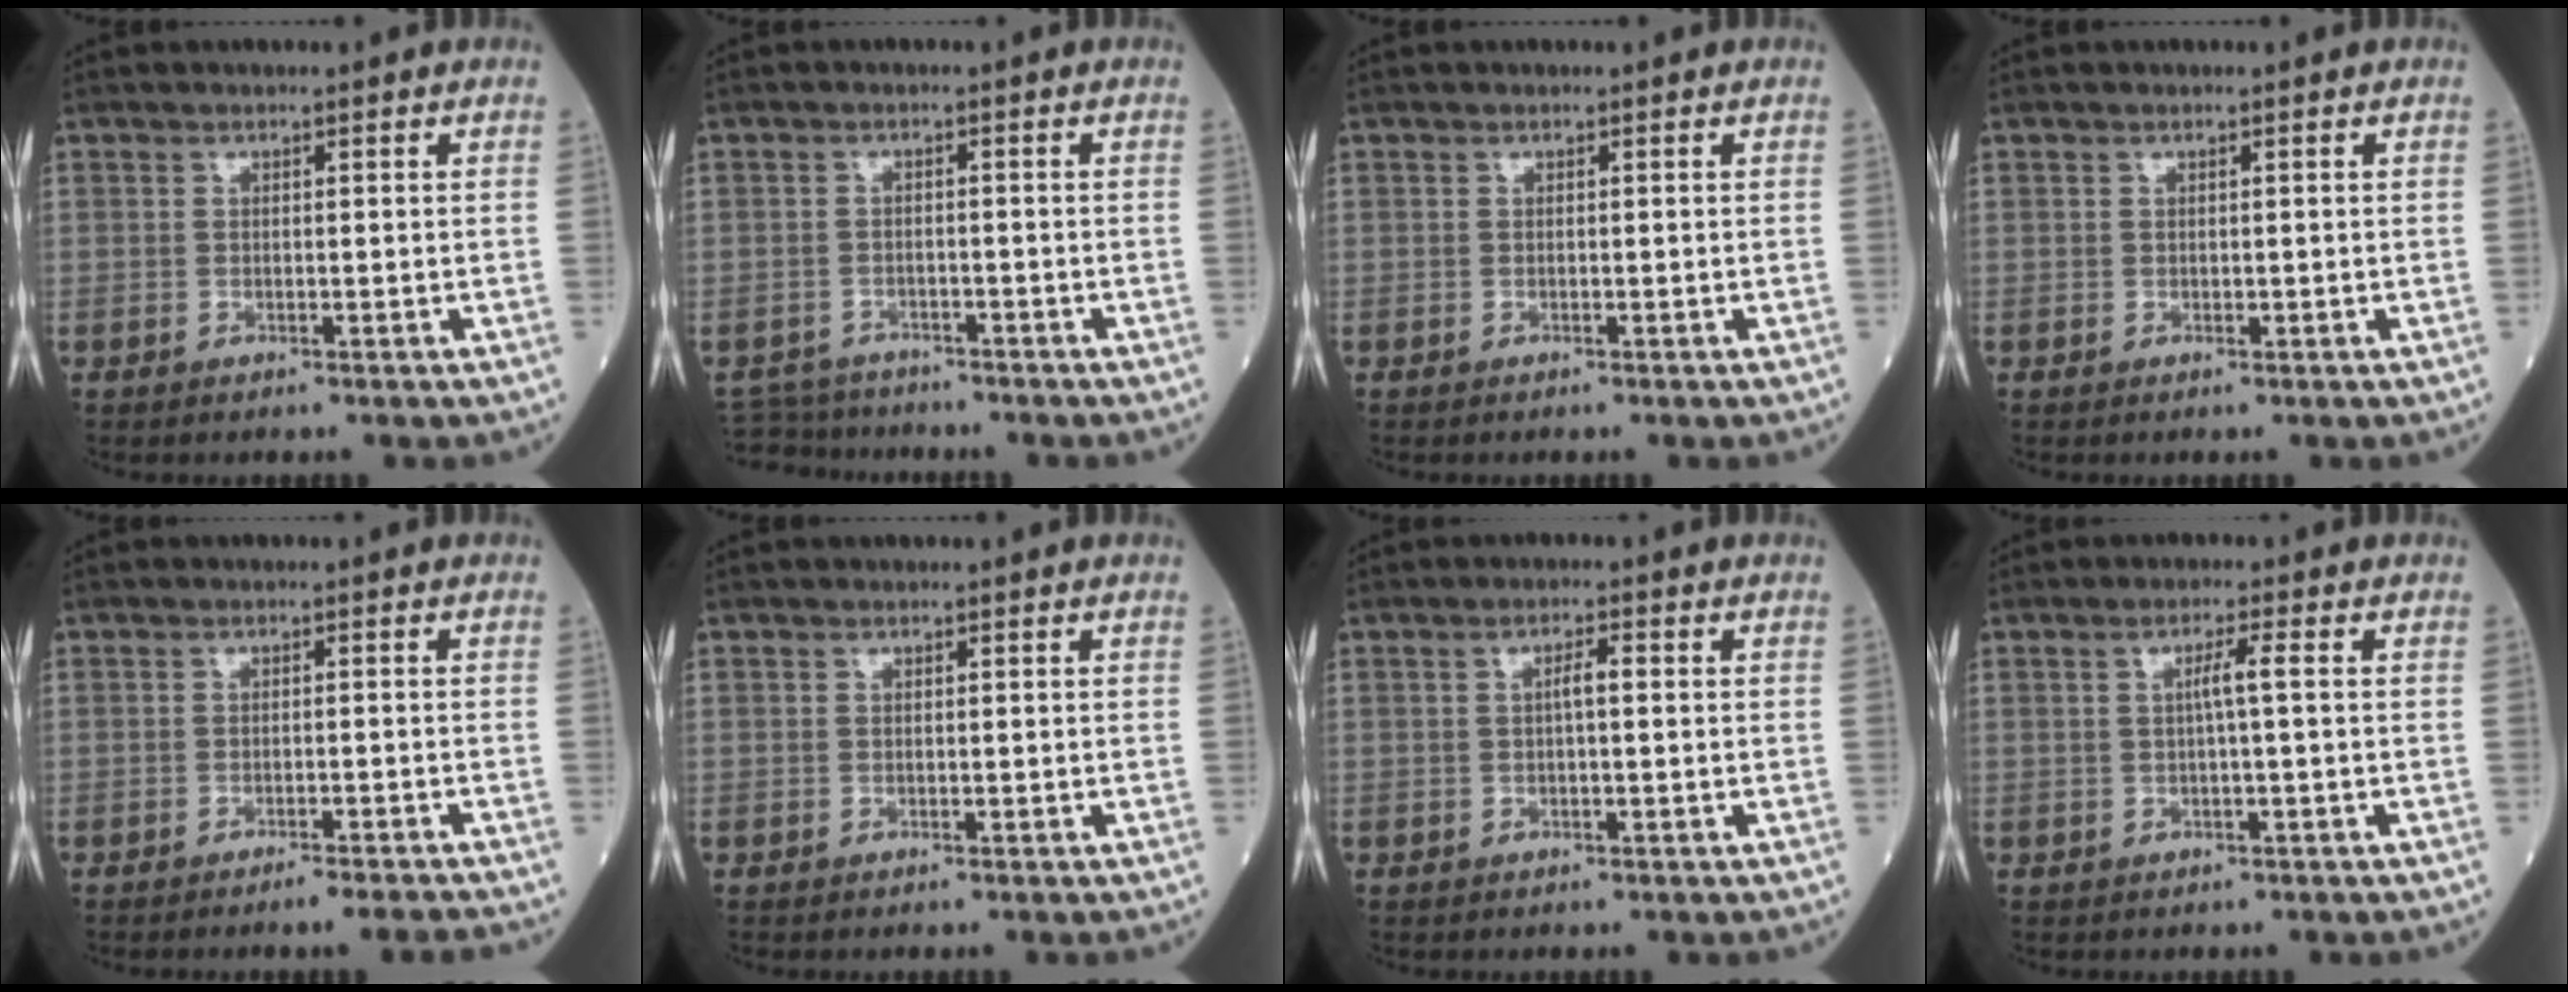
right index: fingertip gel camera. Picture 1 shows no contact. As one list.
[{"total": 4.8, "force": [-4.5, 1.5, -0.6], "torque": [0.007, -0.005, -0.077]}, {"total": 0.0}, {"total": 0.0}, {"total": 4.4, "force": [-4.1, -0.6, 1.7], "torque": [-0.016, -0.008, -0.056]}, {"total": 0.0}, {"total": 1.9, "force": [0.1, 0.3, 1.9], "torque": [-0.033, 0.005, 0.000]}, {"total": 2.4, "force": [0.1, -0.4, 2.4], "torque": [-0.042, 0.003, 0.001]}]